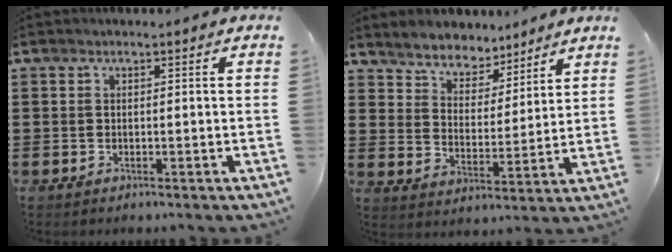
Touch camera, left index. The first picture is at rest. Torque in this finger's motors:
{"motor_torque": [1.02, 1.11, 0.30, 0.04]}